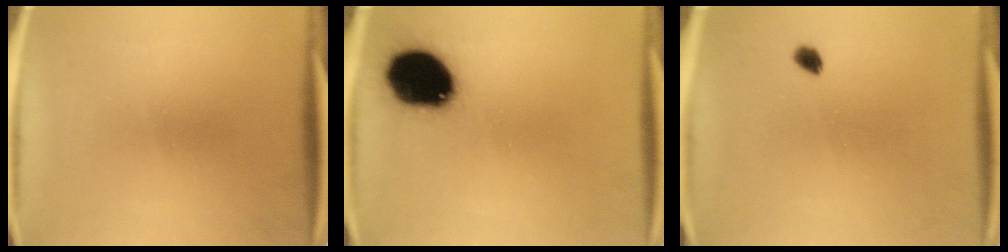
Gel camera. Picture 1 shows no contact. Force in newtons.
{"total": 18.6}
{"total": 1.7}